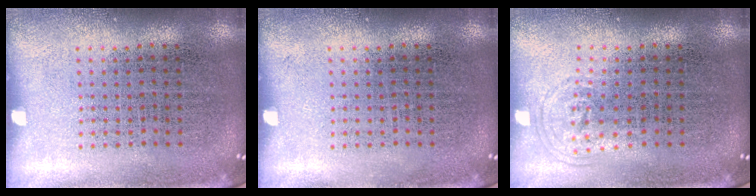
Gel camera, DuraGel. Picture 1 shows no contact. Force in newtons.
{"total": 0.0}
{"total": 0.8, "press": 0.6, "slide": 0.5}